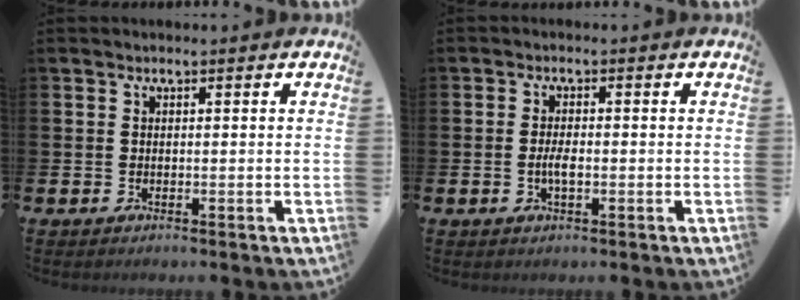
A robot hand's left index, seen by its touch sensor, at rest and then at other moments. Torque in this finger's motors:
{"motor_torque": [0.59, 0.31, 0.09, 0.07]}